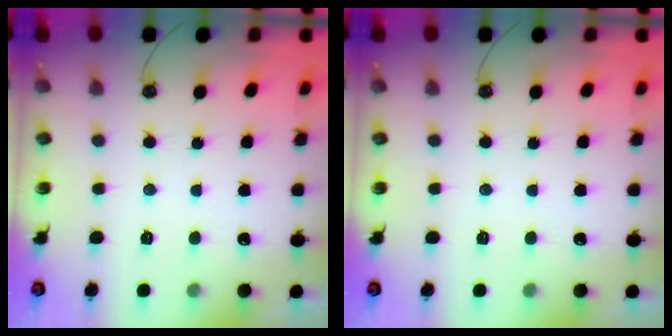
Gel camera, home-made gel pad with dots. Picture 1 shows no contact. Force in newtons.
{"total": 0.0}